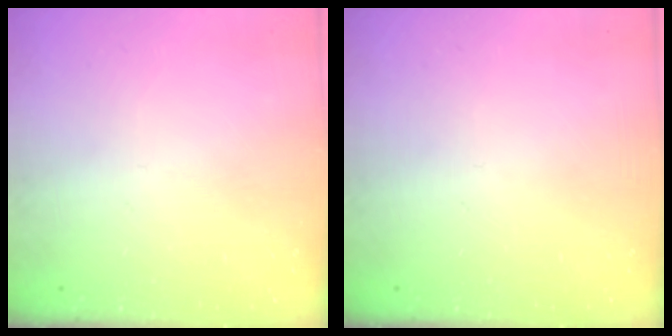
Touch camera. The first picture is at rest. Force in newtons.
{"total": 0.0}